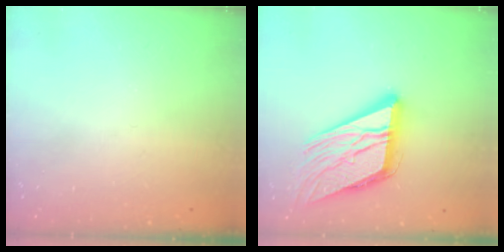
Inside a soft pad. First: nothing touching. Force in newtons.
{"total": 18.6, "press": 18.4, "slide": 2.2}